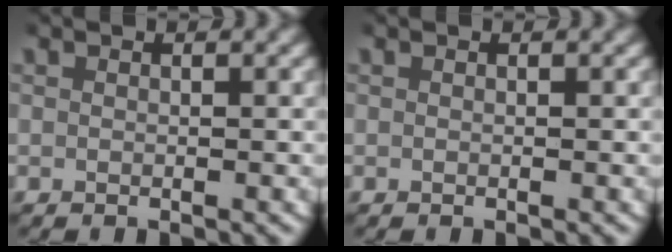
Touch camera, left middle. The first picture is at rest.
{"total": 0.0}